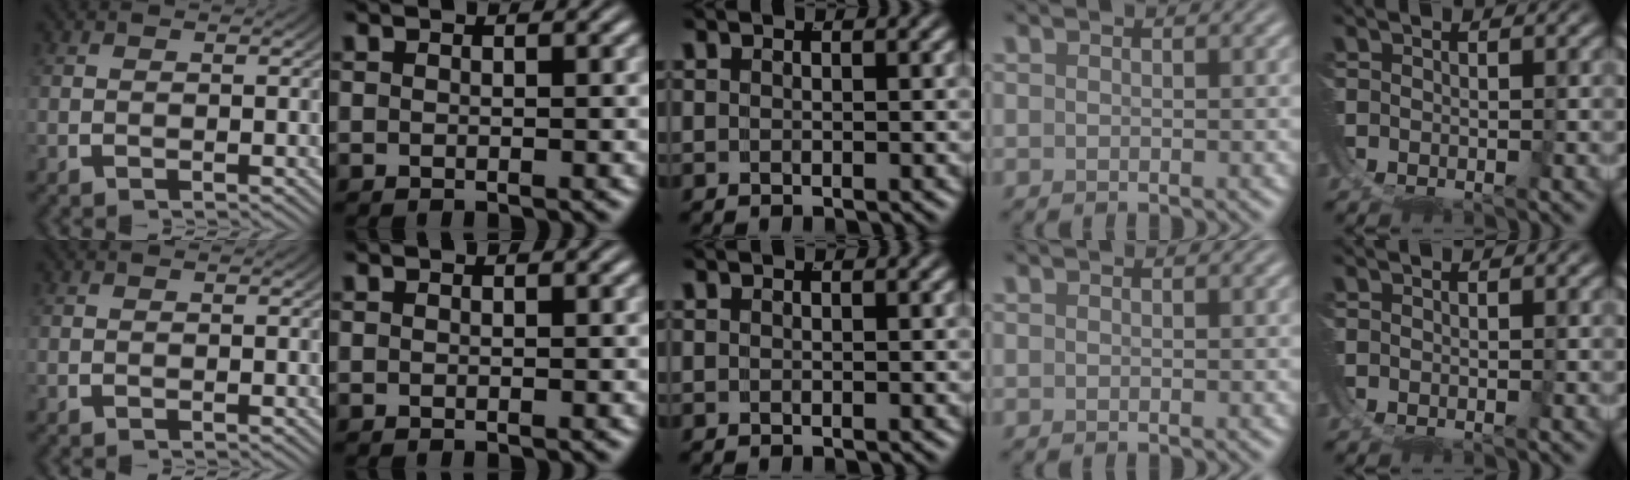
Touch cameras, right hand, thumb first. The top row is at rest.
{}